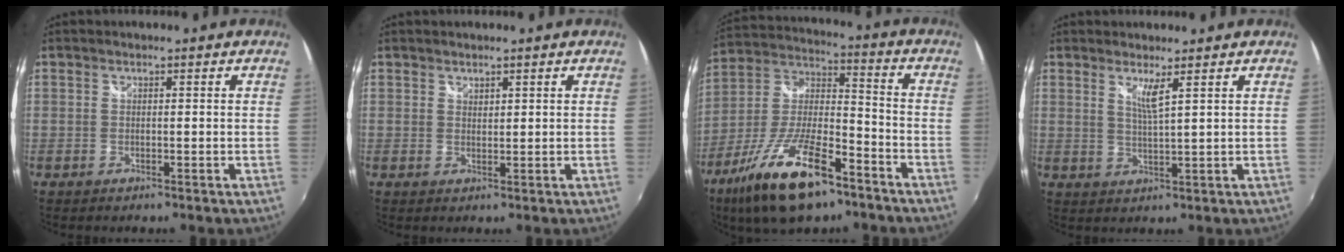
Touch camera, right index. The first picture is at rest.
{"total": 1.1, "force": [1.0, 0.4, 0.1], "torque": [0.000, 0.000, 0.018]}
{"total": 20.4, "force": [-12.4, 7.1, 14.5], "torque": [-0.295, -0.026, -0.225]}
{"total": 3.1, "force": [1.9, -0.3, 2.5], "torque": [-0.050, -0.011, 0.031]}